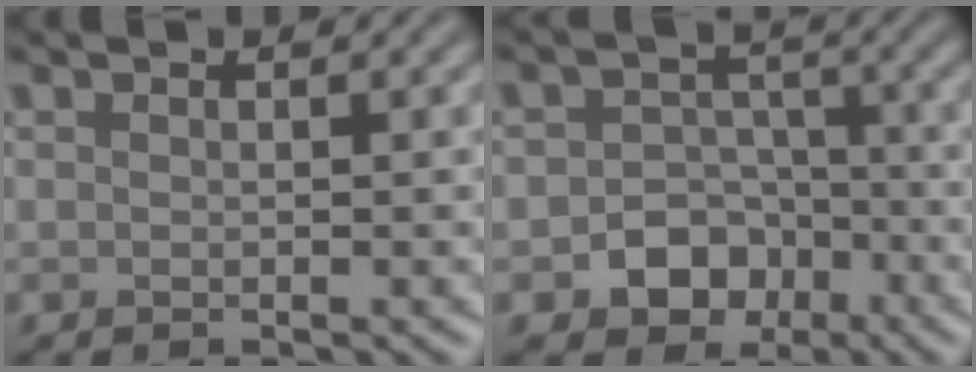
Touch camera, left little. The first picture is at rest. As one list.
[{"total": 4.8, "force": [-2.2, 3.8, 2.0], "torque": [-0.004, 0.005, -0.047]}]